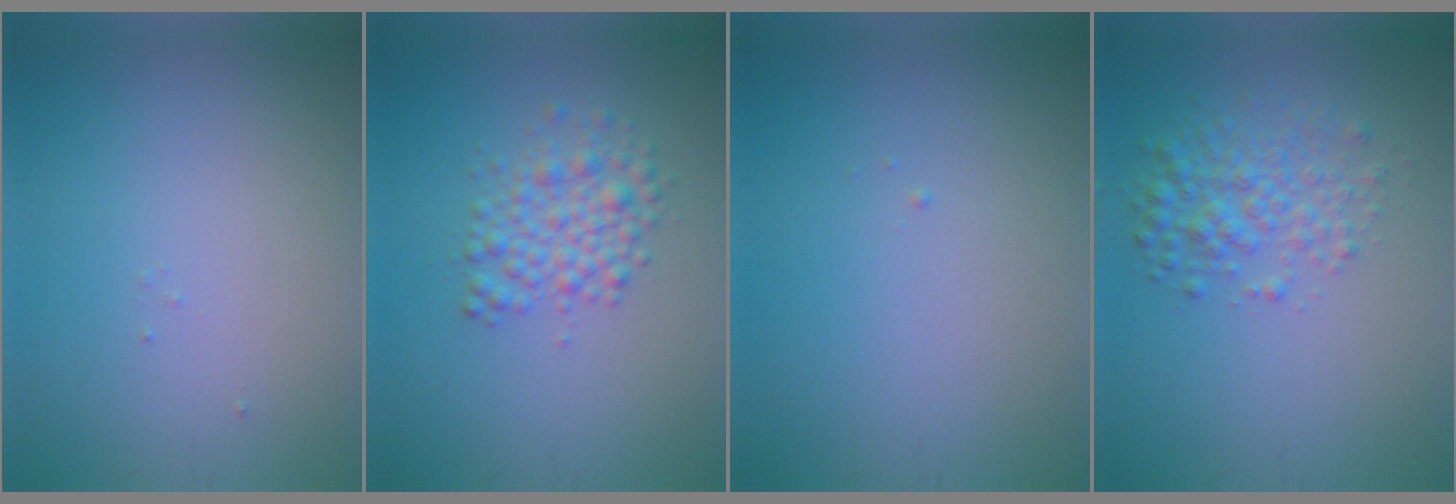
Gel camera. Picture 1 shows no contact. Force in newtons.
{"total": 3.3, "press": 3.3, "slide": 0.0}
{"total": 0.0}
{"total": 3.4, "press": 3.4, "slide": 0.1}